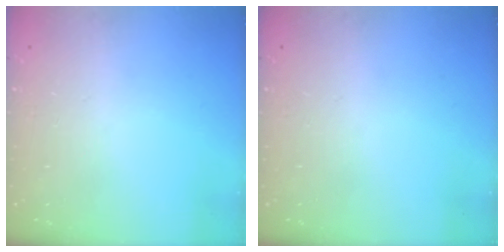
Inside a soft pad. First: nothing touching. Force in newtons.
{"total": 0.0}